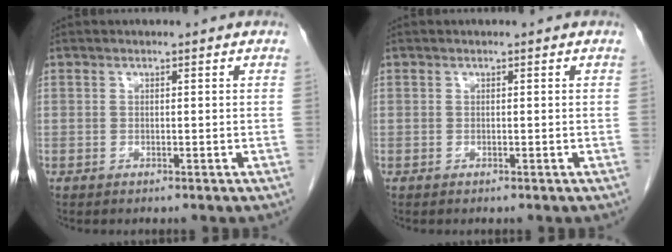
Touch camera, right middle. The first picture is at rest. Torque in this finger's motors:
{"motor_torque": [-0.11, 0.40, -0.06, 0.00]}